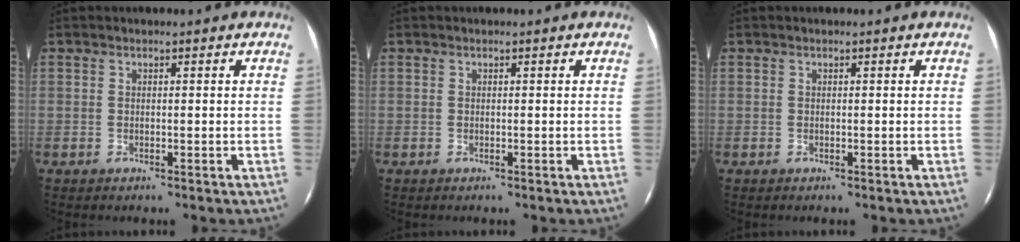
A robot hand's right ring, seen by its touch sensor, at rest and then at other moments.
{"total": 0.0}
{"total": 0.0}